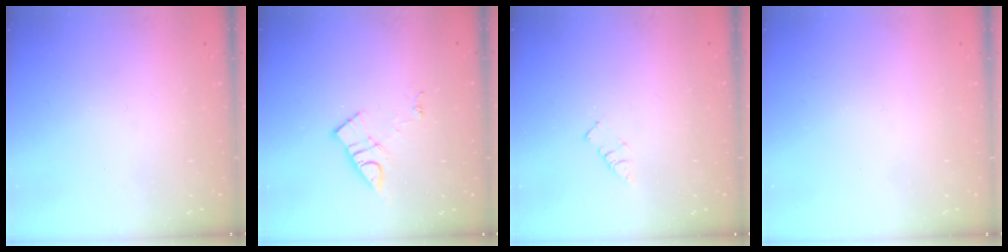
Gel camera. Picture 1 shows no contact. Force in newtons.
{"total": 9.4, "press": 9.4, "slide": 0.5}
{"total": 2.9, "press": 2.9, "slide": 0.4}
{"total": 1.5, "press": 1.5, "slide": 0.1}